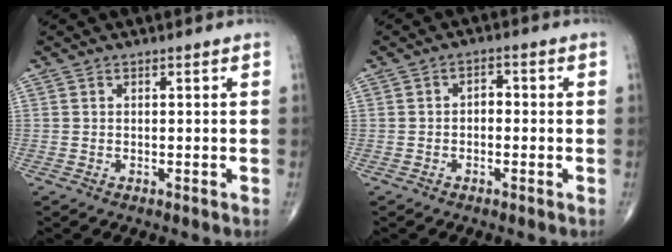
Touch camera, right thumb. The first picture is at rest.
{"total": 2.4, "force": [-0.3, 1.6, 1.8], "torque": [-0.014, 0.011, -0.012]}